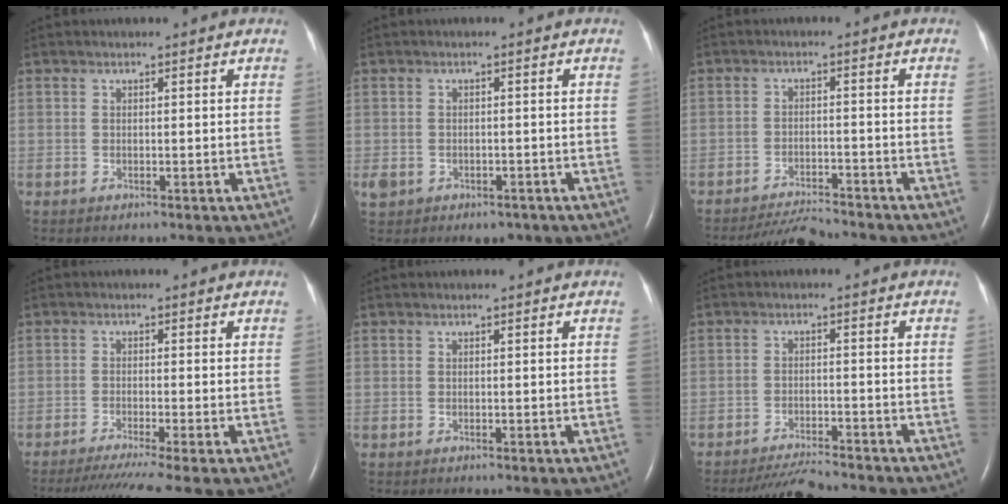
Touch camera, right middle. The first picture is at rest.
{"total": 4.7, "force": [-2.7, 3.4, 1.8], "torque": [-0.029, 0.010, -0.029]}
{"total": 5.4, "force": [-5.3, 0.1, 0.8], "torque": [-0.018, -0.015, -0.092]}
{"total": 7.6, "force": [-6.0, -1.2, 4.6], "torque": [-0.069, -0.023, -0.095]}
{"total": 0.0}
{"total": 5.5, "force": [-5.3, 0.0, 1.4], "torque": [-0.027, -0.018, -0.091]}